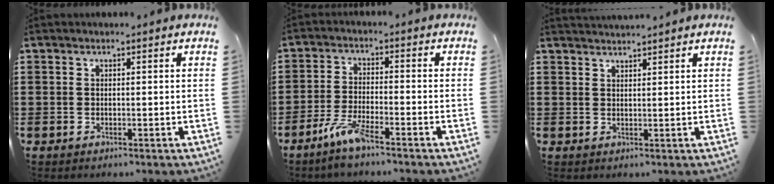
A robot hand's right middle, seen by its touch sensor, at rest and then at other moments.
{"total": 5.2, "force": [-3.7, 0.5, 3.7], "torque": [-0.086, -0.009, -0.071]}
{"total": 1.7, "force": [1.7, 0.0, 0.0], "torque": [-0.004, 0.002, 0.033]}